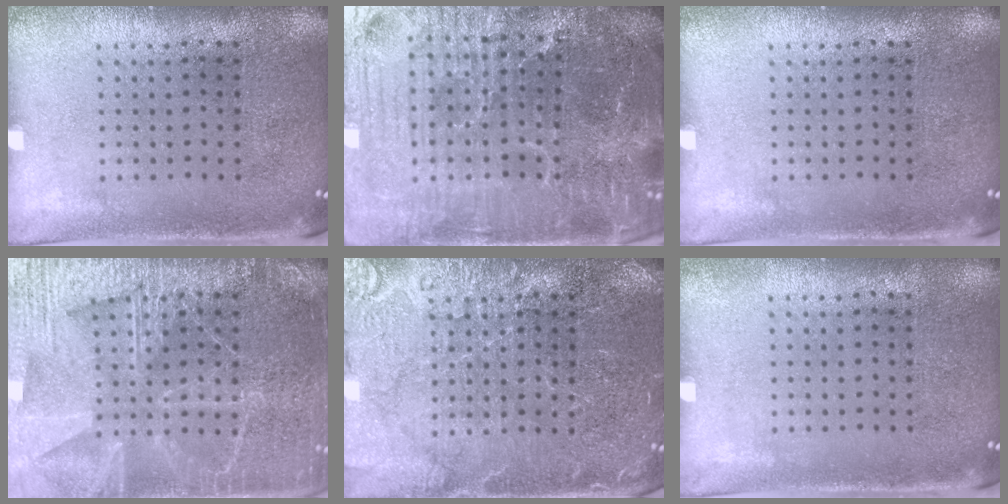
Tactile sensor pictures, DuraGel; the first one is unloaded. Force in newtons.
{"total": 7.2, "press": 6.4, "slide": 3.2}
{"total": 0.0}
{"total": 6.6, "press": 6.5, "slide": 0.9}
{"total": 5.6, "press": 5.6, "slide": 0.8}
{"total": 0.0}